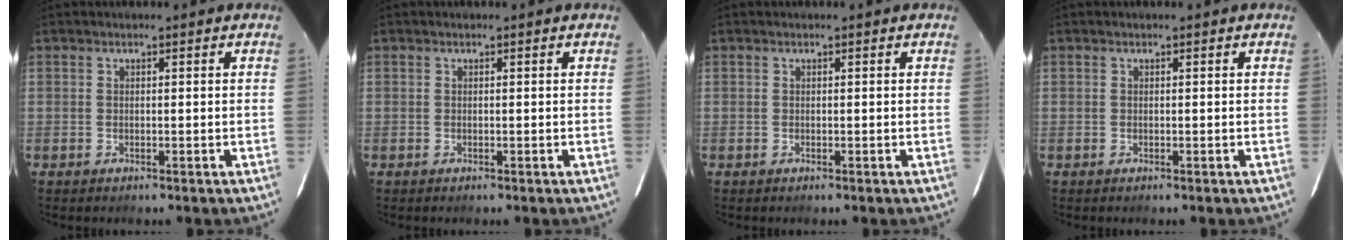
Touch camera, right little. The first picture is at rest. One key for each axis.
{"total": 0.0}
{"total": 0.0}
{"total": 0.0}